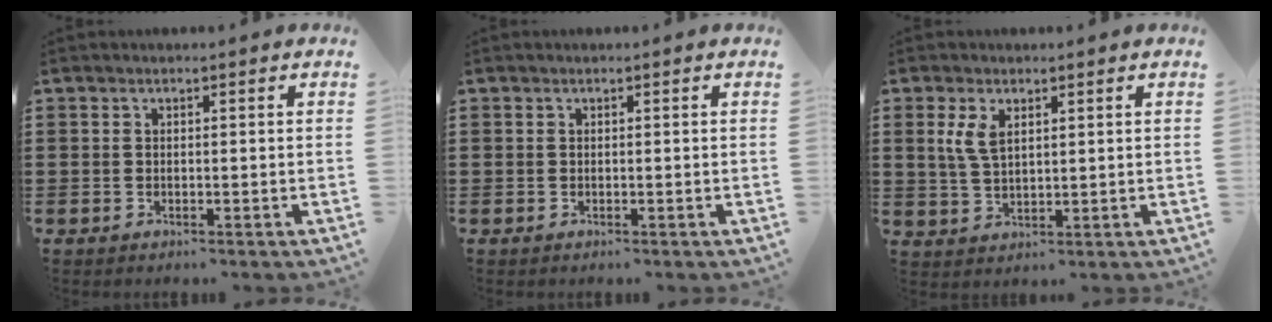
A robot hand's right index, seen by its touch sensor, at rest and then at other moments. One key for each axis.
{"total": 0.0}
{"total": 4.2, "fx": 1.7, "fy": 2.1, "fz": 3.1, "tx": -0.070, "ty": 0.007, "tz": 0.030}